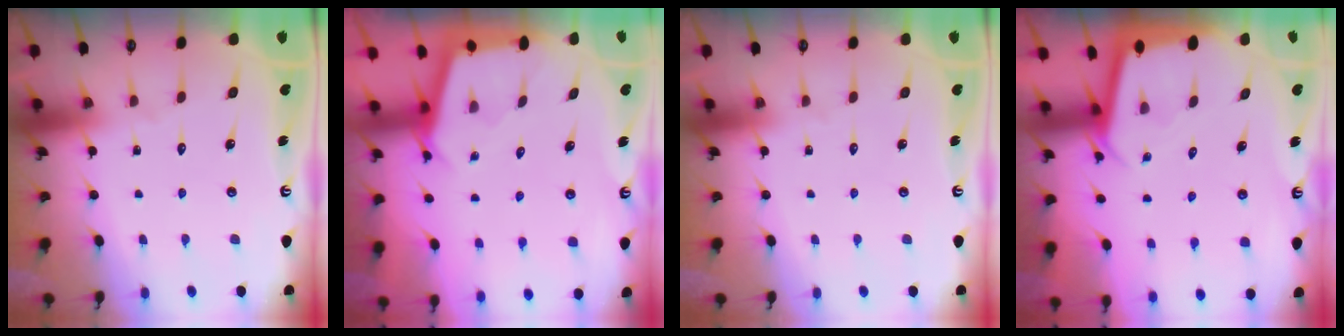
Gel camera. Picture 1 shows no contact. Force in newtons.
{"total": 2.6, "press": 2.6, "slide": 0.5}
{"total": 0.0}
{"total": 2.3, "press": 2.3, "slide": 0.1}